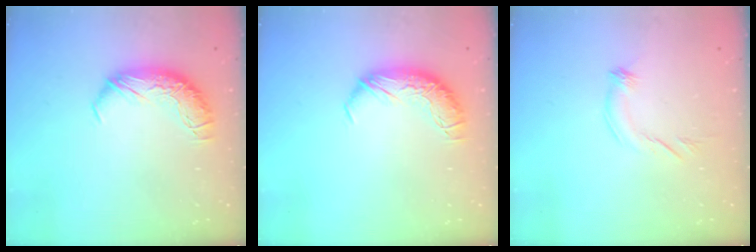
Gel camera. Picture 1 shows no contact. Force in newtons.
{"total": 0.0}
{"total": 4.5, "press": 4.3, "slide": 1.2}